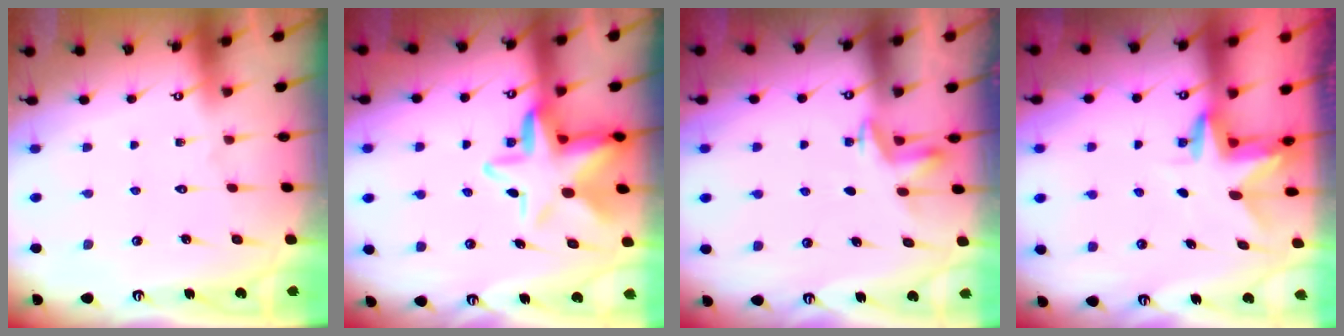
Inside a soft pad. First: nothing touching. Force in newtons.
{"total": 11.3, "press": 11.1, "slide": 2.2}
{"total": 3.2, "press": 3.1, "slide": 0.4}
{"total": 3.0, "press": 3.0, "slide": 0.2}